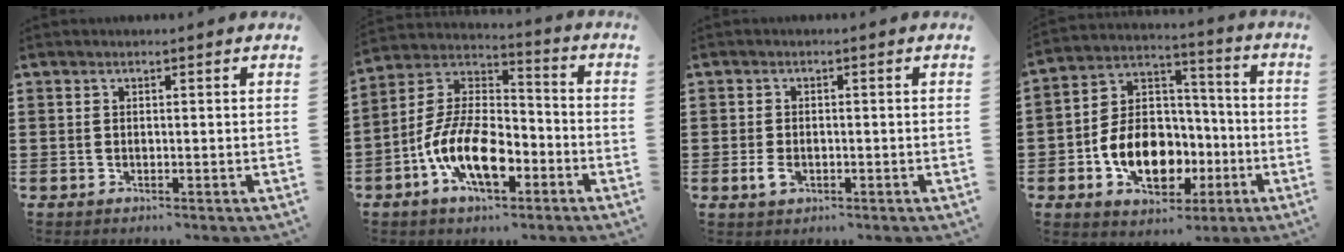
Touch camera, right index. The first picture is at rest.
{"total": 12.0, "force": [-5.5, 5.5, 9.2], "torque": [-0.210, -0.001, -0.106]}
{"total": 2.3, "force": [-0.8, 1.2, 1.7], "torque": [-0.048, -0.008, -0.018]}
{"total": 12.0, "force": [-4.2, 8.2, 7.7], "torque": [-0.164, 0.013, -0.072]}